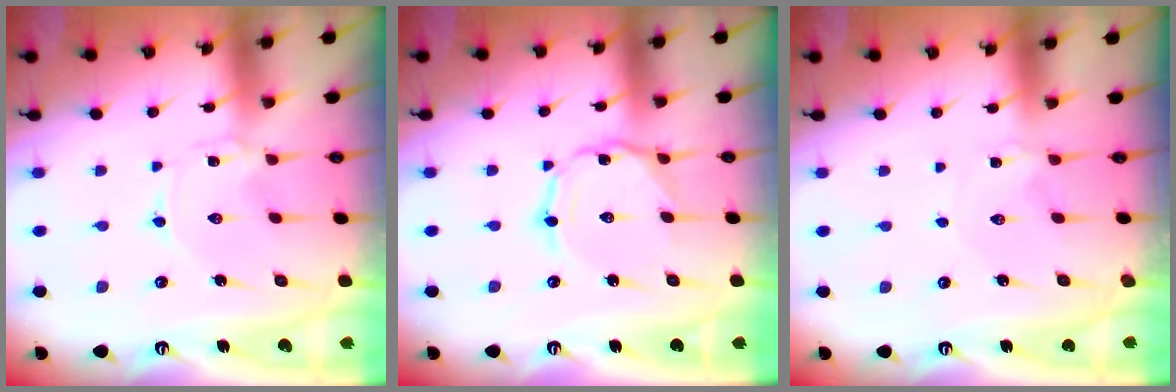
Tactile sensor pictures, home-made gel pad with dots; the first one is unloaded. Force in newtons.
{"total": 3.2, "press": 3.2, "slide": 0.3}
{"total": 1.4, "press": 1.4, "slide": 0.3}